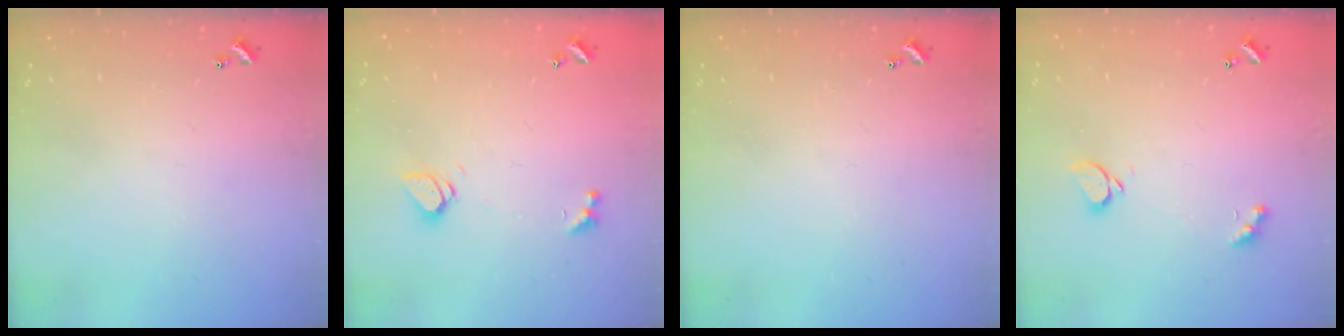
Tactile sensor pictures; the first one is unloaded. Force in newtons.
{"total": 2.4, "press": 2.3, "slide": 0.3}
{"total": 0.0}
{"total": 2.1, "press": 1.9, "slide": 0.9}